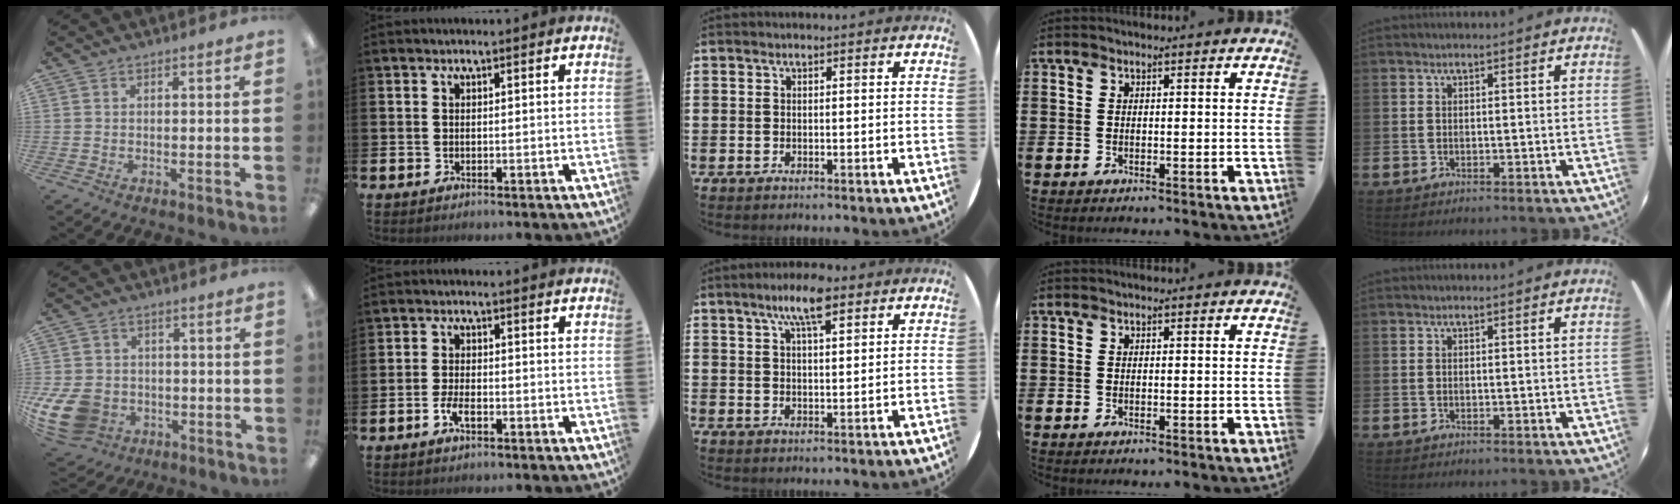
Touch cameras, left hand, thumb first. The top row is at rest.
{"thumb": {"total": 11.7, "force": [-4.0, 9.0, 6.4], "torque": [-0.147, 0.023, -0.069]}, "index": {"total": 2.6, "force": [-1.0, 1.1, 2.1], "torque": [-0.042, 0.004, -0.017]}, "middle": {"total": 6.4, "force": [4.4, 1.5, 4.4], "torque": [-0.086, 0.001, 0.074]}}